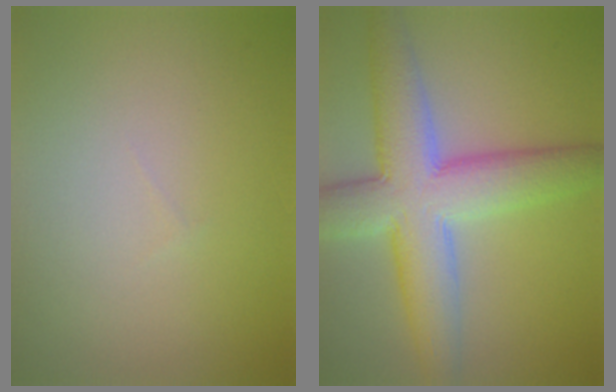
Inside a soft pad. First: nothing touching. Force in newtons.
{"total": 9.4, "press": 9.4, "slide": 0.6}